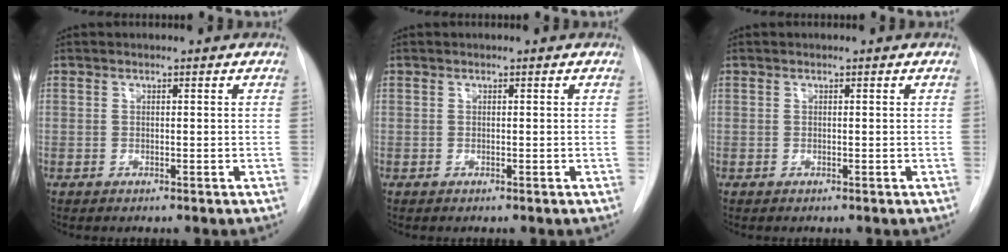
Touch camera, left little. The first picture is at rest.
{"total": 0.0}
{"total": 0.0}